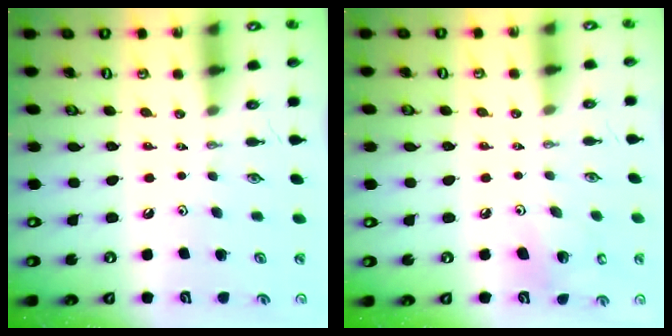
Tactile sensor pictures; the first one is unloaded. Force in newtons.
{"total": 4.7, "press": 4.5, "slide": 1.3}